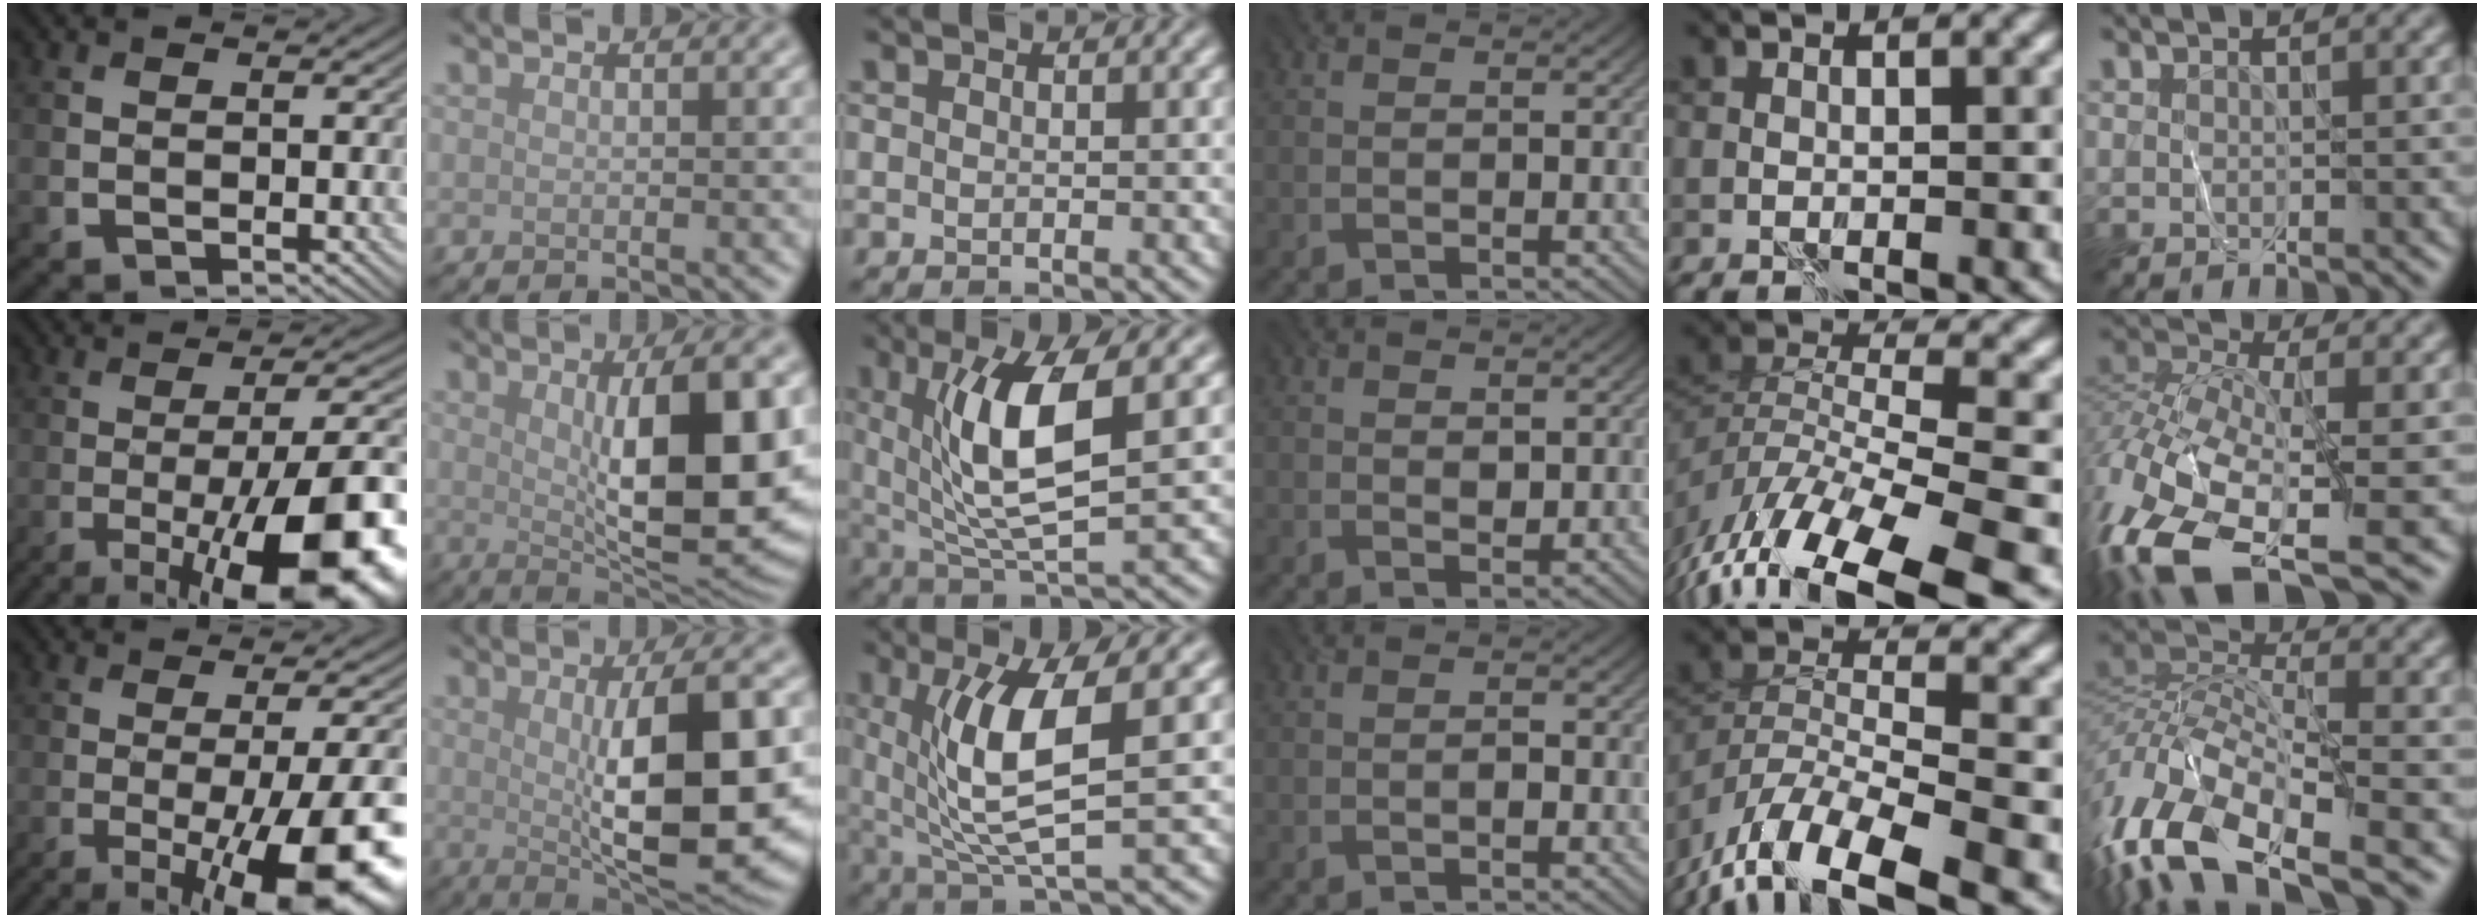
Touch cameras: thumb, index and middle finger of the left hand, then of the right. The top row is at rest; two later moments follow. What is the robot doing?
{"motion": "wrap", "object": "ribbon"}